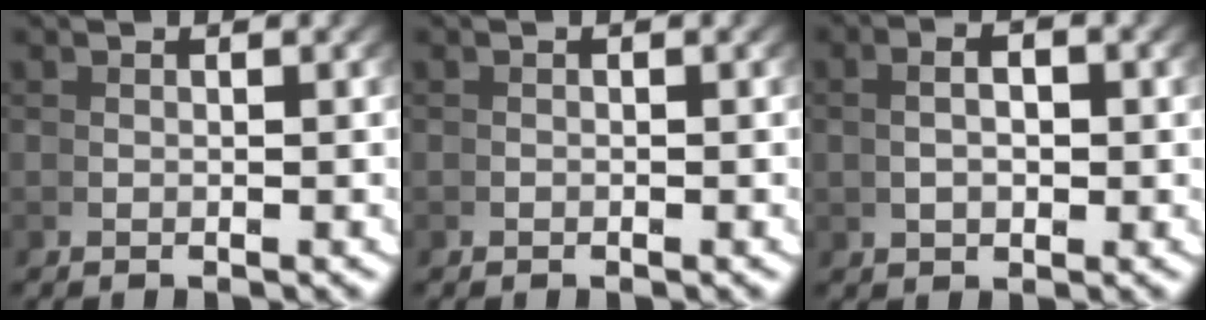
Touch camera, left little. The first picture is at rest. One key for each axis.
{"total": 0.5, "fx": -0.2, "fy": -0.4, "fz": -0.3, "tx": 0.006, "ty": 0.000, "tz": -0.004}
{"total": 2.4, "fx": 0.6, "fy": 1.0, "fz": 2.1, "tx": -0.023, "ty": 0.007, "tz": 0.013}